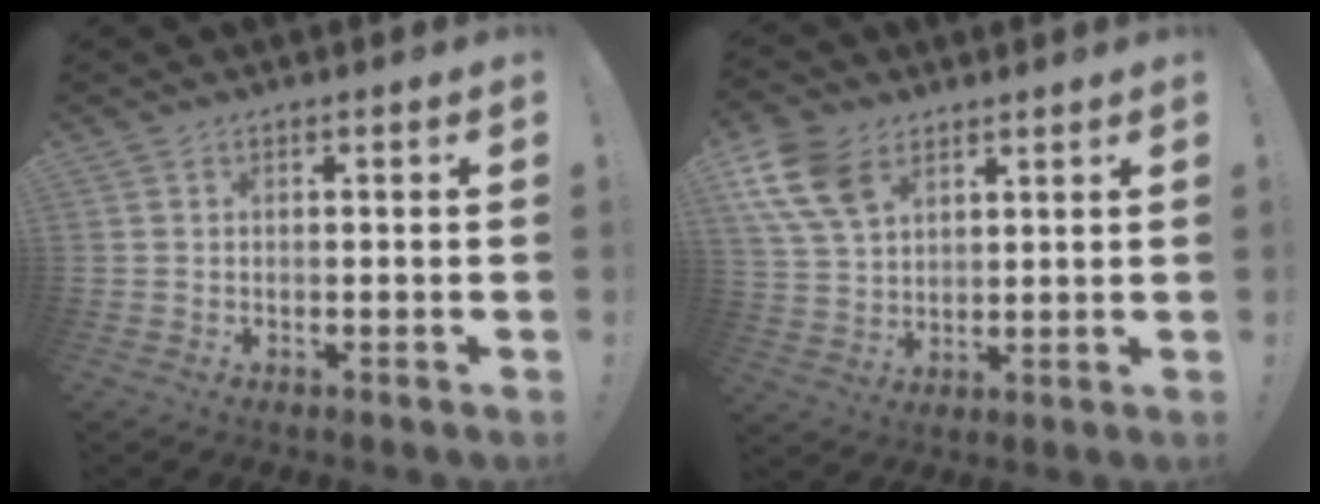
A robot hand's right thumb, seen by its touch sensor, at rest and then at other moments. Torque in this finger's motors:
{"motor_torque": [0.72, 1.69, 0.33, -0.06, 0.06]}